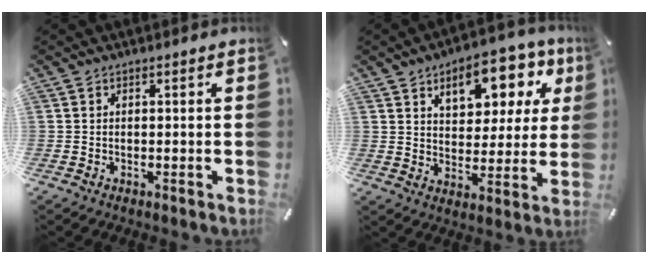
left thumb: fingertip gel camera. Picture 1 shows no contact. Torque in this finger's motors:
{"motor_torque": [1.67, 1.65, 0.72, 0.12, 0.17]}